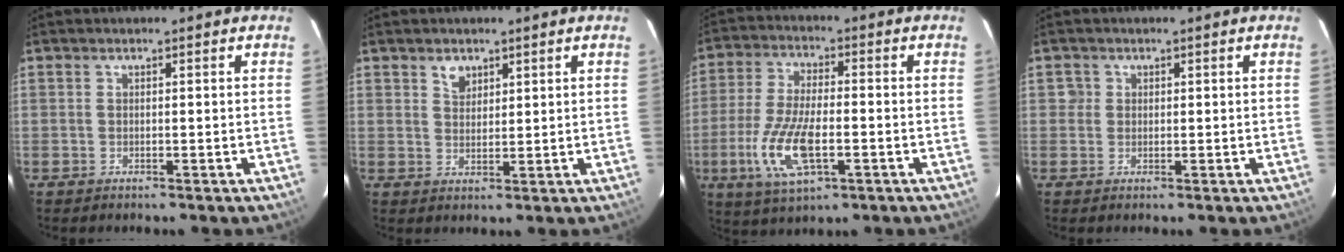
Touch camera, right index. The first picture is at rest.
{"total": 2.9, "force": [1.8, 2.0, 1.1], "torque": [-0.010, 0.007, 0.034]}
{"total": 13.0, "force": [-4.1, 5.0, 11.3], "torque": [-0.242, -0.011, -0.076]}
{"total": 1.5, "force": [0.1, 1.5, 0.0], "torque": [0.007, 0.008, -0.001]}